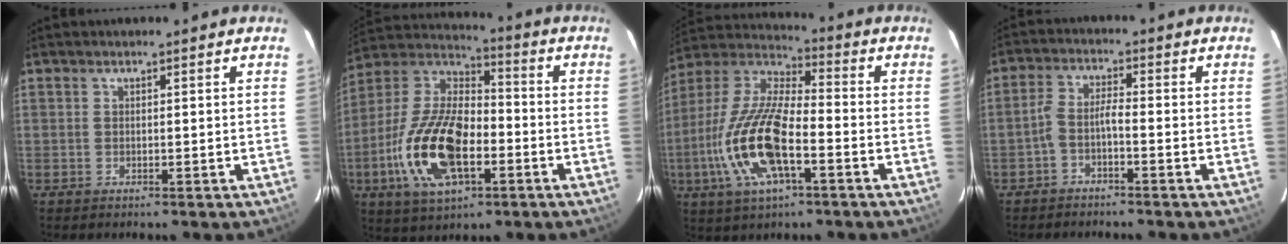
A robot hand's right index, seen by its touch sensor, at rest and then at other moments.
{"total": 20.0, "force": [-6.3, 9.8, 16.2], "torque": [-0.341, -0.004, -0.114]}
{"total": 18.2, "force": [-5.9, 6.3, 16.0], "torque": [-0.338, -0.010, -0.118]}
{"total": 3.2, "force": [-1.9, 0.6, 2.5], "torque": [-0.064, 0.013, -0.040]}